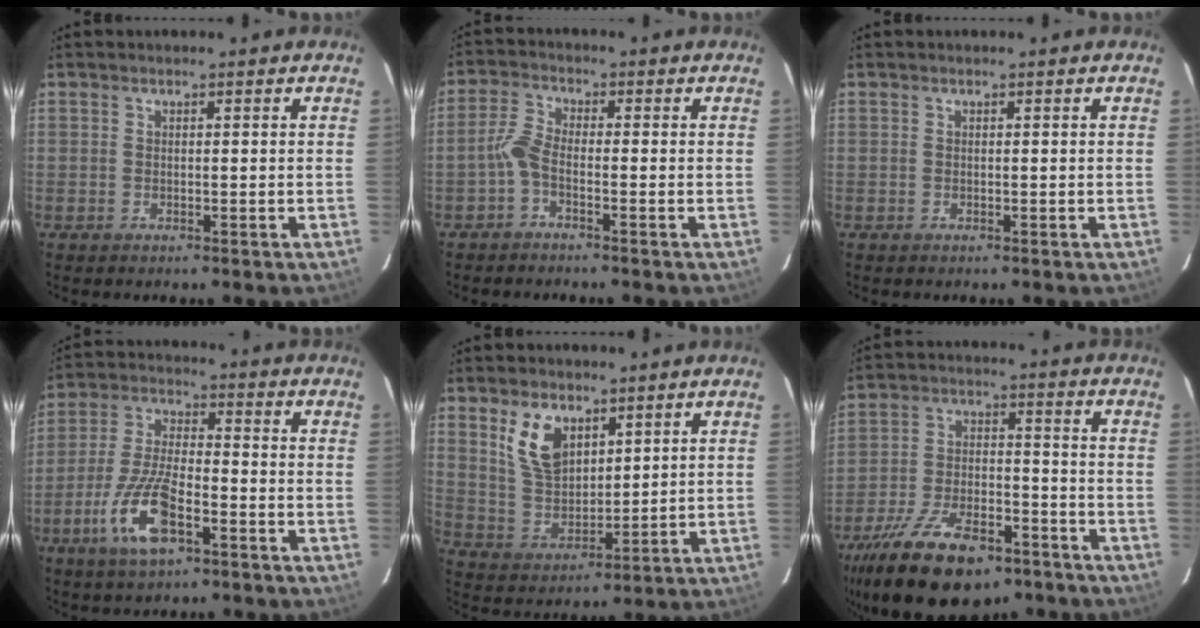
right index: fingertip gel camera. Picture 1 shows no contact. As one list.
[{"total": 3.2, "force": [-1.8, 0.9, 2.5], "torque": [-0.065, 0.012, -0.039]}, {"total": 0.0}, {"total": 12.2, "force": [-5.9, 3.9, 9.9], "torque": [-0.212, -0.007, -0.114]}, {"total": 9.7, "force": [4.9, 5.6, 6.2], "torque": [-0.122, 0.008, 0.107]}, {"total": 21.1, "force": [-14.5, 9.2, 12.2], "torque": [-0.247, -0.027, -0.233]}]